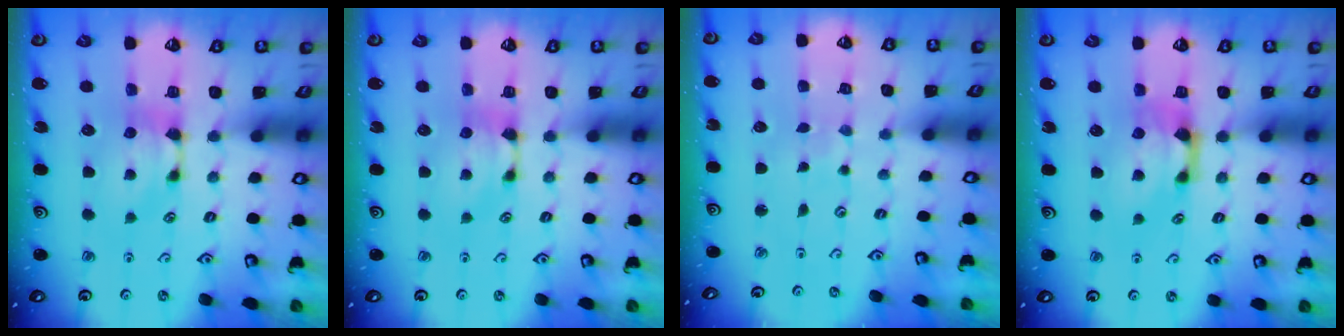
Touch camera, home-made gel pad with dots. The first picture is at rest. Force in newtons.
{"total": 0.0}
{"total": 6.9, "press": 6.8, "slide": 0.4}
{"total": 1.6, "press": 0.9, "slide": 1.3}